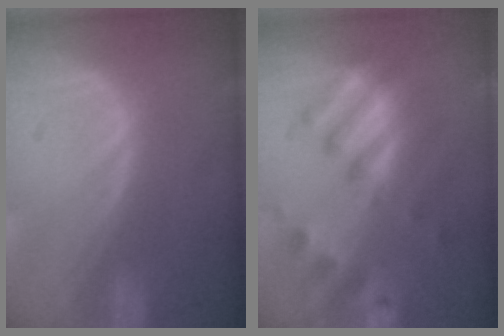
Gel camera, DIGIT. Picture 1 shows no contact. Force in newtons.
{"total": 7.8, "press": 7.7, "slide": 1.7}